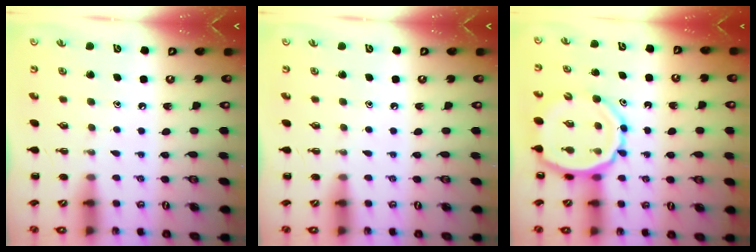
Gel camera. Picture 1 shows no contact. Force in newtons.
{"total": 0.0}
{"total": 11.9, "press": 11.3, "slide": 3.7}